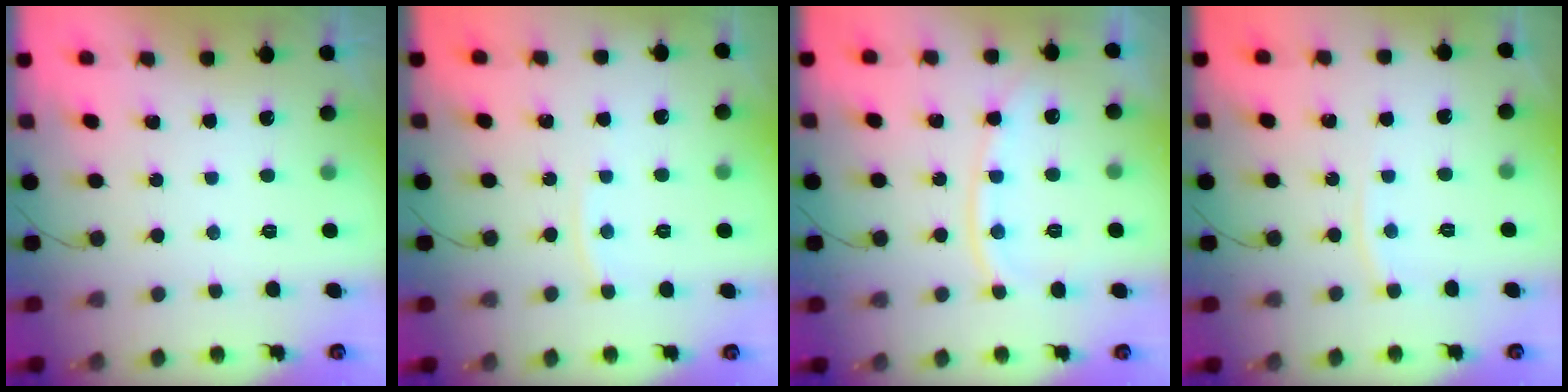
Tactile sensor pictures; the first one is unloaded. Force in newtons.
{"total": 3.9, "press": 3.9, "slide": 0.6}
{"total": 12.2, "press": 12.1, "slide": 1.5}
{"total": 2.5, "press": 2.5, "slide": 0.4}